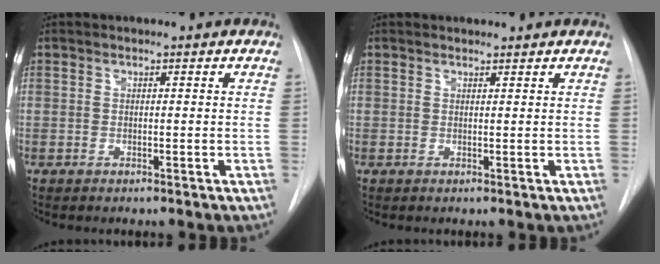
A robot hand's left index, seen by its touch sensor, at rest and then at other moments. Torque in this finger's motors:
{"motor_torque": [0.15, -0.16, -0.09, 0.00]}